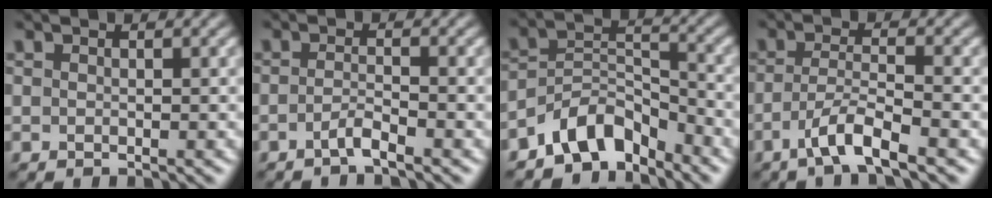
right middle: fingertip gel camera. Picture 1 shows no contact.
{"total": 1.6, "force": [-1.0, 0.2, 1.2], "torque": [-0.023, 0.005, -0.026]}
{"total": 6.0, "force": [-4.6, 2.9, 2.5], "torque": [-0.029, 0.008, -0.093]}
{"total": 3.9, "force": [-2.4, 0.5, 3.1], "torque": [-0.060, 0.007, -0.053]}